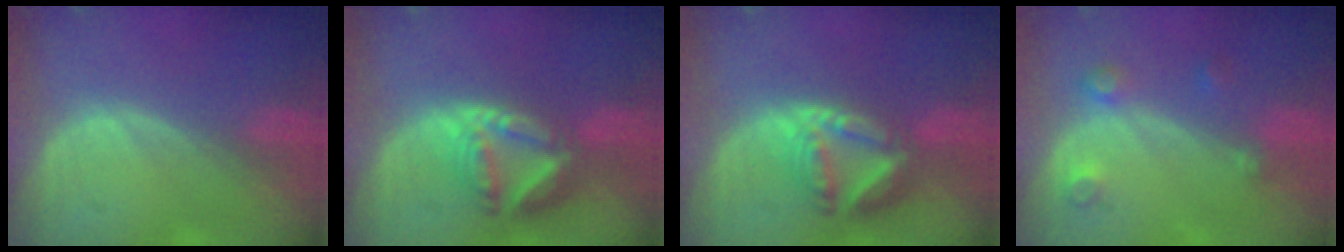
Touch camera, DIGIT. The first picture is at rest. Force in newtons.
{"total": 8.3, "press": 7.1, "slide": 4.2}
{"total": 8.3, "press": 7.1, "slide": 4.2}
{"total": 3.4, "press": 3.1, "slide": 1.5}